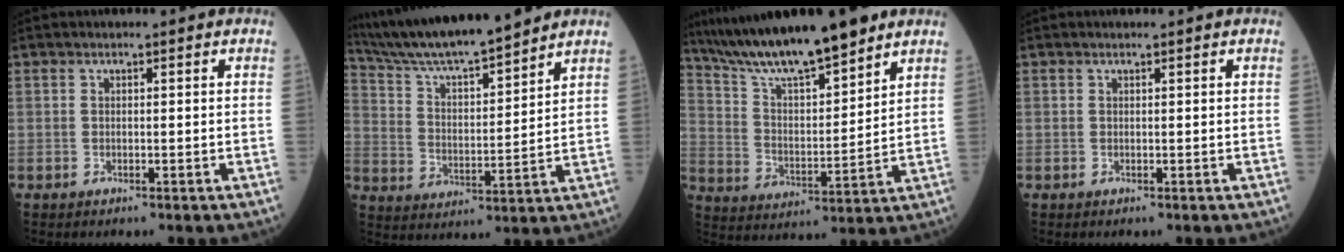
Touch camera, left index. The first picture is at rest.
{"total": 15.7, "force": [14.2, 0.3, 6.6], "torque": [-0.127, 0.010, 0.247]}
{"total": 15.7, "force": [13.0, 1.4, 8.6], "torque": [-0.156, 0.004, 0.237]}
{"total": 0.0}